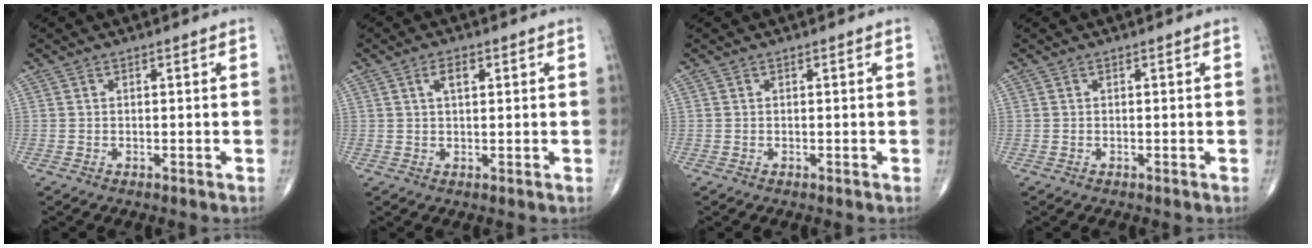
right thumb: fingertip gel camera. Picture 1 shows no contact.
{"total": 3.1, "force": [1.2, 1.5, 2.5], "torque": [-0.042, 0.001, 0.022]}
{"total": 0.0}
{"total": 0.0}